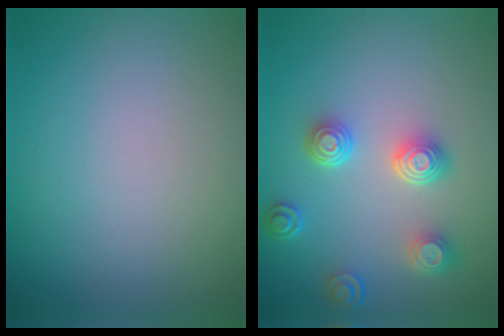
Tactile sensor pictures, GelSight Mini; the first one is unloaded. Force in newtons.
{"total": 4.2, "press": 3.4, "slide": 2.6}